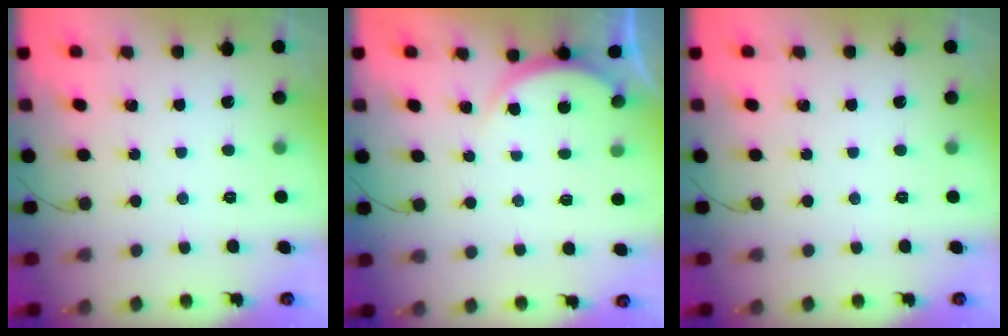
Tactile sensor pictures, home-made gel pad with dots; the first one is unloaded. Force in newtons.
{"total": 3.6, "press": 3.5, "slide": 0.5}
{"total": 0.0}